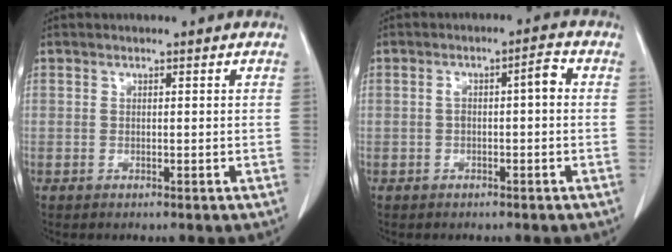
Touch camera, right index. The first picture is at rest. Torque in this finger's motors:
{"motor_torque": [0.43, 0.01, 0.11, 0.04]}